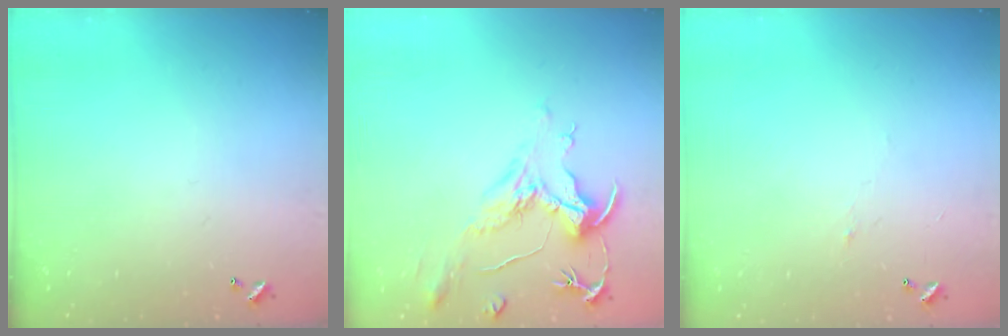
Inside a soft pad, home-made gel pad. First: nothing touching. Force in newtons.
{"total": 2.1, "press": 1.6, "slide": 1.3}
{"total": 0.8, "press": 0.6, "slide": 0.6}